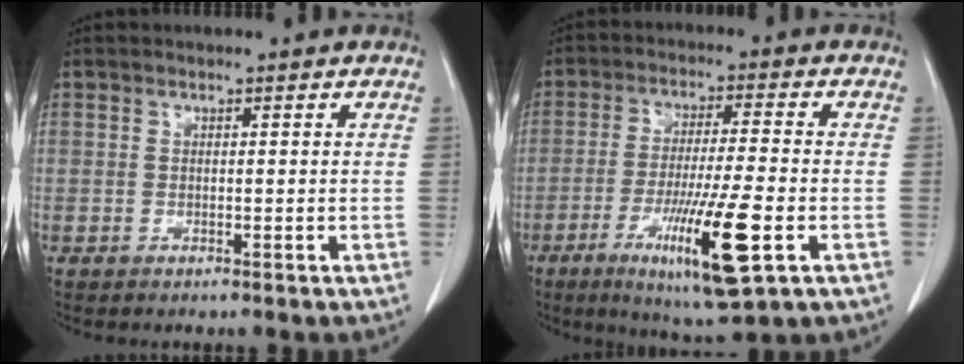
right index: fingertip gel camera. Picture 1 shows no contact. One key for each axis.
{"total": 13.3, "fx": -5.1, "fy": 0.6, "fz": 12.3, "tx": -0.224, "ty": -0.034, "tz": -0.082}